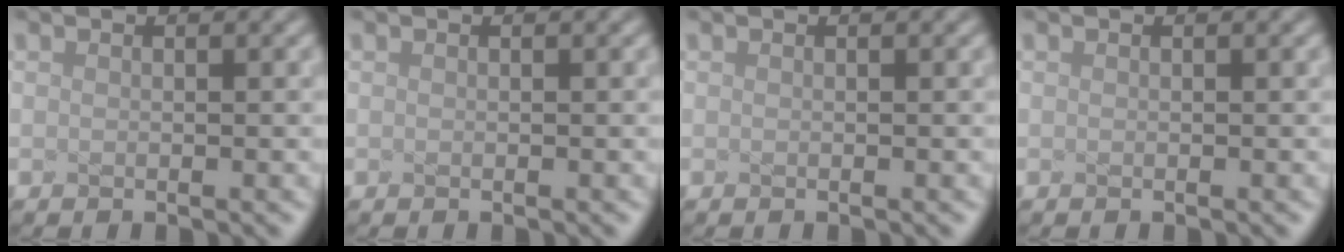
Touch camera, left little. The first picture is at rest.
{"total": 0.0}
{"total": 0.0}
{"total": 0.0}